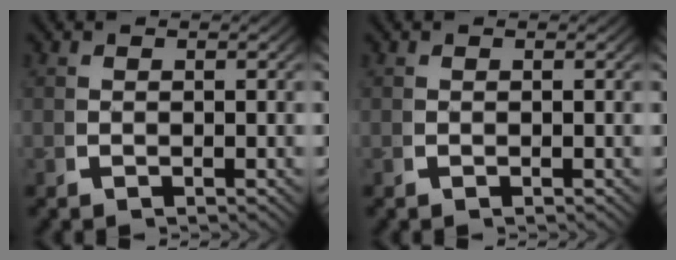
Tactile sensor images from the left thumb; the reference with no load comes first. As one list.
[{"total": 0.0}]